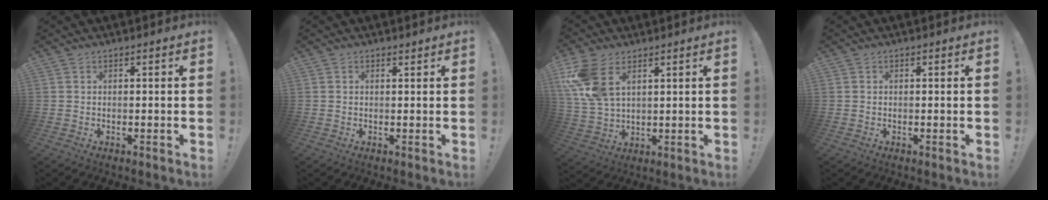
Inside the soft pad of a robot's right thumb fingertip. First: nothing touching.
{"total": 0.7, "force": [0.7, 0.0, 0.1], "torque": [0.005, -0.004, 0.012]}
{"total": 11.1, "force": [5.2, 6.3, 7.4], "torque": [-0.151, -0.019, 0.102]}
{"total": 0.0}